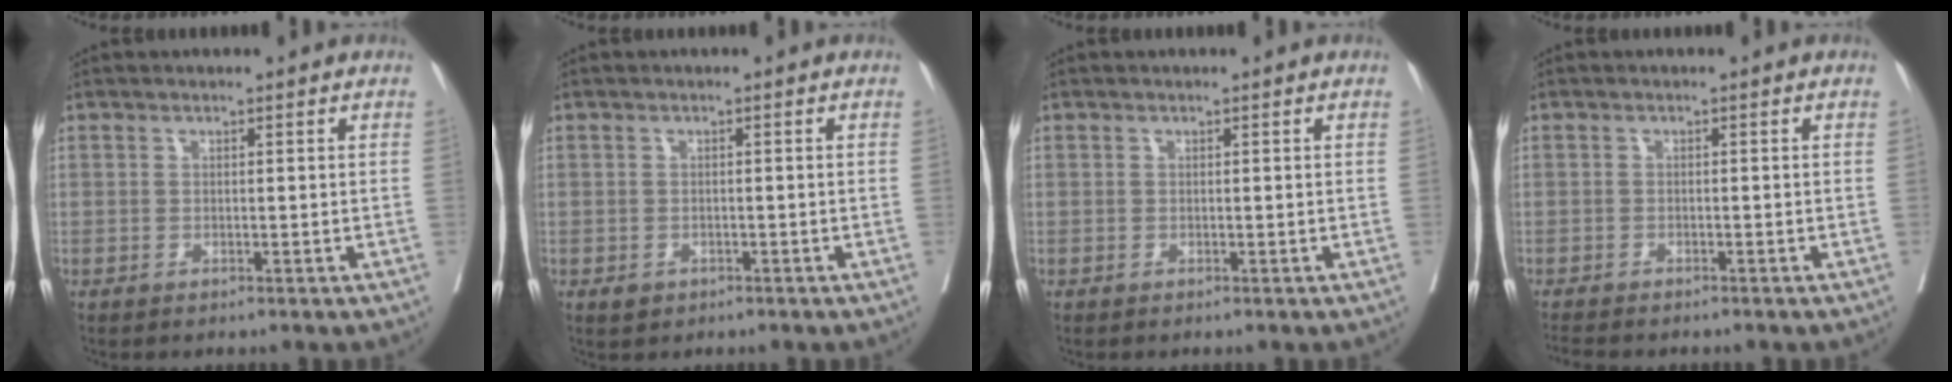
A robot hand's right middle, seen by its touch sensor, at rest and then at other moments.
{"total": 1.5, "force": [-0.8, 1.1, 0.6], "torque": [-0.012, 0.000, -0.006]}
{"total": 0.0}
{"total": 4.2, "force": [-3.7, 0.8, 1.7], "torque": [-0.032, -0.011, -0.058]}